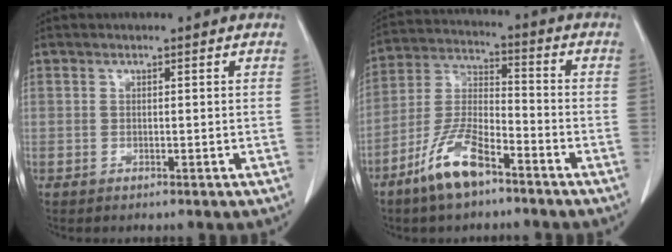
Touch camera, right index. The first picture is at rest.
{"total": 10.7, "force": [-7.0, 3.0, 7.6], "torque": [-0.165, -0.006, -0.136]}